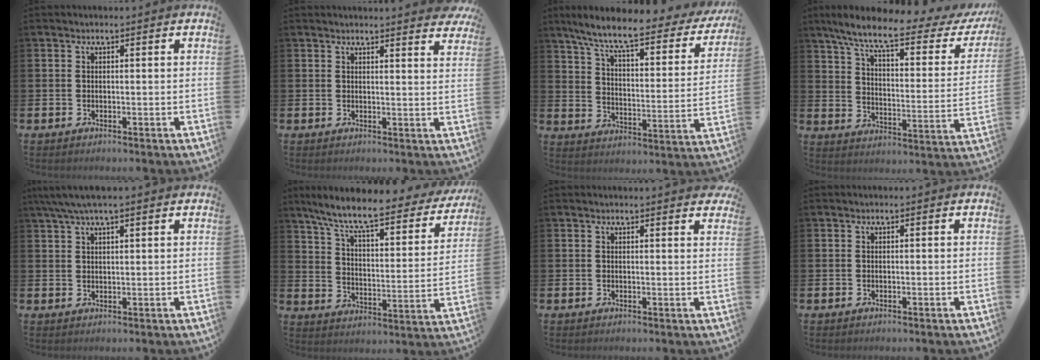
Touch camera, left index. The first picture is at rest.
{"total": 2.3, "force": [2.3, -0.3, -0.3], "torque": [0.022, -0.025, 0.037]}
{"total": 8.1, "force": [6.6, 1.4, 4.5], "torque": [-0.107, -0.044, 0.103]}
{"total": 8.7, "force": [6.7, 1.6, 5.3], "torque": [-0.120, -0.042, 0.104]}
{"total": 4.1, "force": [3.1, 0.7, 2.5], "torque": [-0.056, 0.000, 0.058]}
{"total": 8.9, "force": [7.6, 1.5, 4.4], "torque": [-0.110, -0.056, 0.122]}
{"total": 1.0, "force": [1.0, -0.1, -0.1], "torque": [0.014, -0.009, 0.016]}
{"total": 0.0}